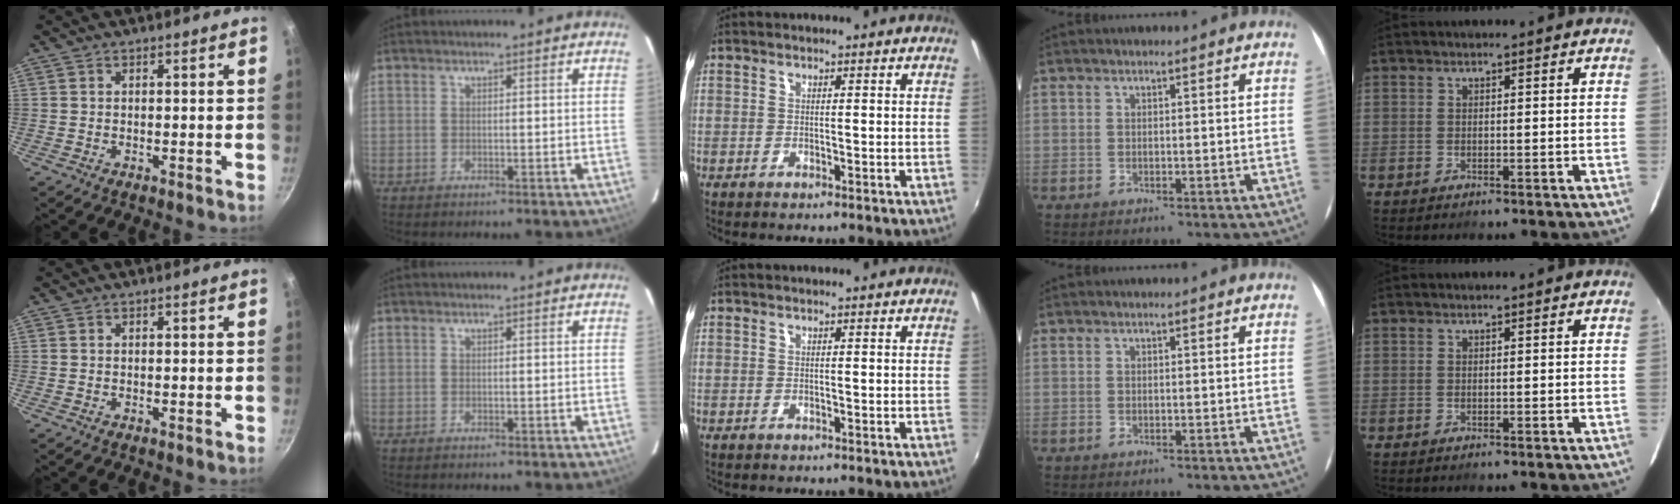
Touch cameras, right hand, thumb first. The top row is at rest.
{}